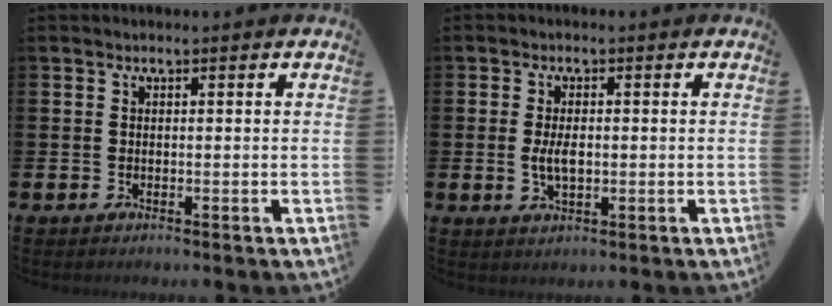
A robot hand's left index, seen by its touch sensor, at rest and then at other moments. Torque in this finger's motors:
{"motor_torque": [1.11, 0.05, 0.53, 0.16]}